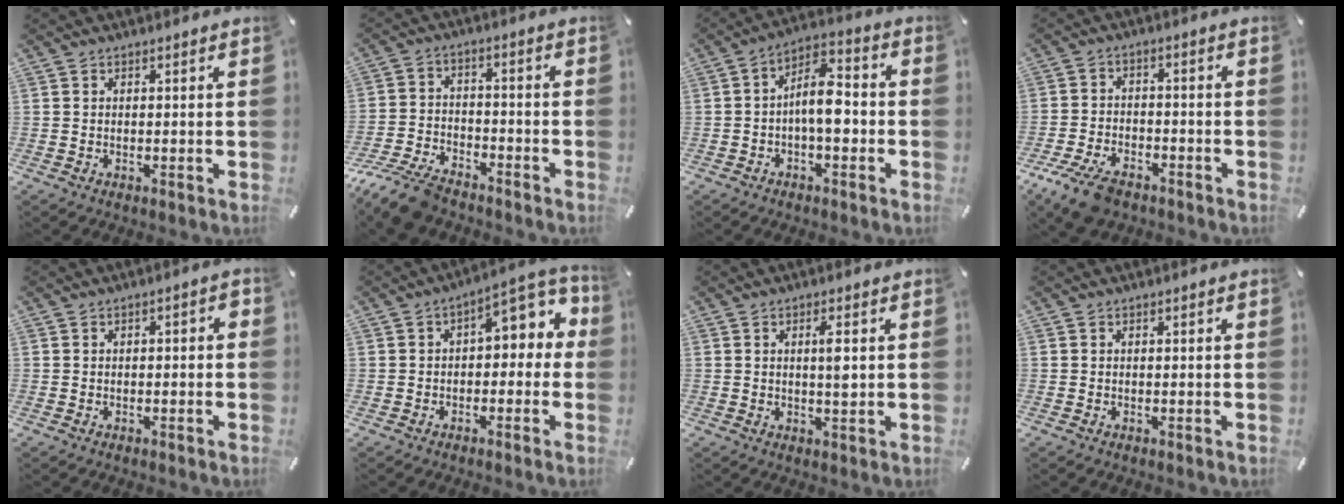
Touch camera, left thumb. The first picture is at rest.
{"total": 10.5, "force": [-8.8, 3.5, 4.4], "torque": [-0.091, 0.041, -0.172]}
{"total": 9.9, "force": [-2.1, 4.8, 8.5], "torque": [-0.161, 0.014, -0.037]}
{"total": 8.6, "force": [-5.8, 4.1, 4.7], "torque": [-0.105, 0.022, -0.110]}
{"total": 1.8, "force": [-1.1, 0.9, 1.1], "torque": [-0.019, 0.007, -0.023]}
{"total": 8.5, "force": [1.5, 4.9, 6.8], "torque": [-0.081, -0.018, 0.019]}
{"total": 3.8, "force": [0.6, 0.7, 3.6], "torque": [-0.064, -0.003, 0.006]}
{"total": 0.0}